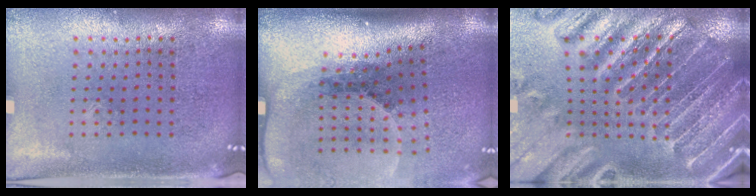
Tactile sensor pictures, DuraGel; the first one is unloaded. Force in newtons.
{"total": 2.7, "press": 1.9, "slide": 2.0}
{"total": 3.2, "press": 3.1, "slide": 0.5}